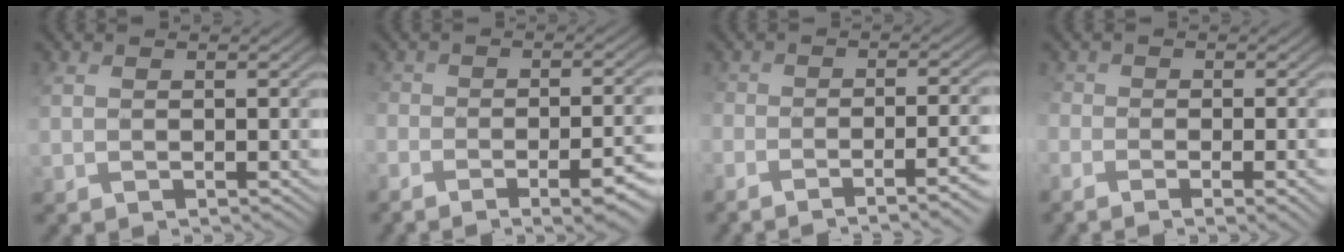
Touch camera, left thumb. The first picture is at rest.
{"total": 10.0, "force": [-6.1, 3.7, 7.1], "torque": [-0.095, -0.011, -0.065]}
{"total": 8.9, "force": [-5.5, 2.4, 6.5], "torque": [-0.079, 0.001, -0.062]}
{"total": 6.1, "force": [-3.0, 2.8, 4.5], "torque": [-0.079, -0.020, -0.034]}